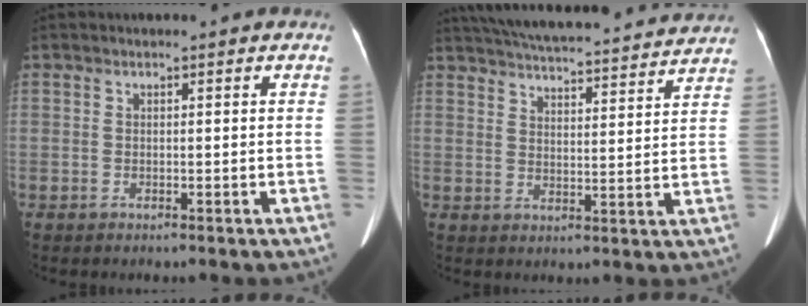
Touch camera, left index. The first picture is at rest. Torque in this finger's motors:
{"motor_torque": [0.81, -1.33, 0.22, 0.08]}